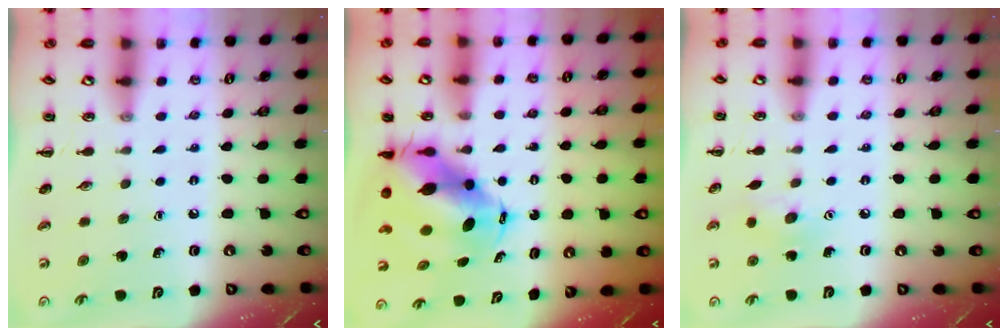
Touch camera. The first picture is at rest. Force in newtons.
{"total": 9.0, "press": 8.7, "slide": 2.4}
{"total": 6.1, "press": 6.0, "slide": 1.2}